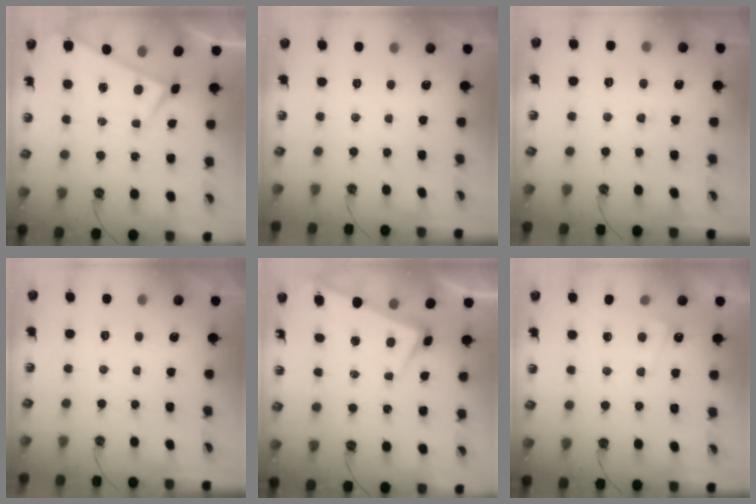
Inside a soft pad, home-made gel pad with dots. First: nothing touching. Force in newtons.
{"total": 0.0}
{"total": 0.0}
{"total": 0.0}
{"total": 1.9, "press": 1.8, "slide": 0.6}
{"total": 3.0, "press": 3.0, "slide": 0.5}